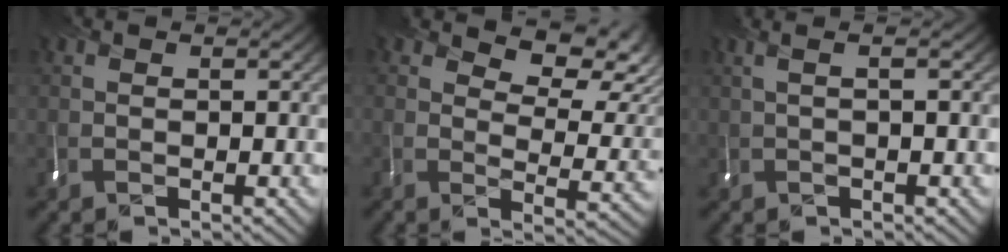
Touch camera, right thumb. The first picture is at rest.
{"total": 8.1, "force": [5.3, 3.5, 5.1], "torque": [-0.072, -0.008, 0.075]}
{"total": 1.1, "force": [0.1, -0.4, 1.0], "torque": [0.003, 0.002, -0.010]}